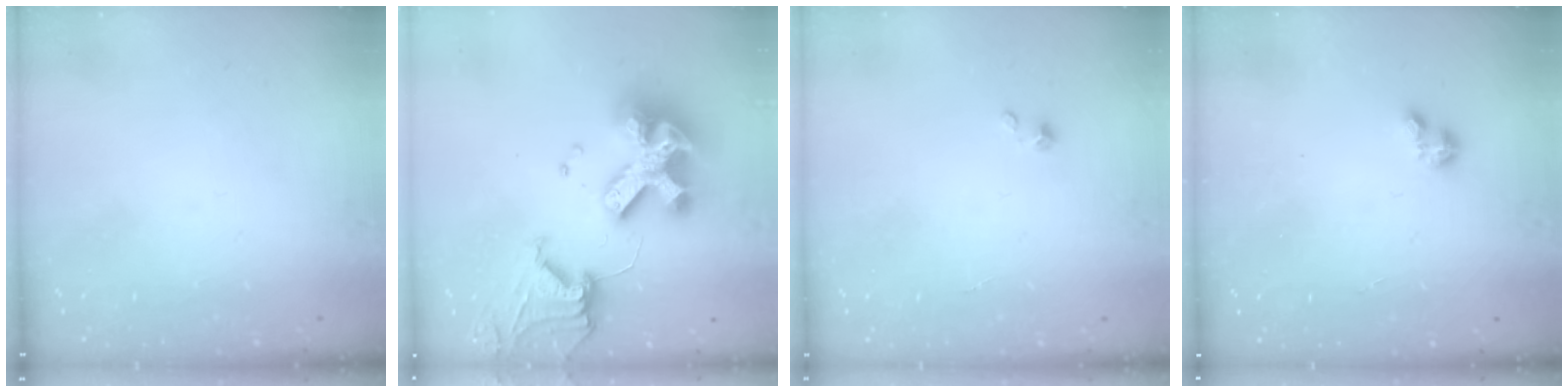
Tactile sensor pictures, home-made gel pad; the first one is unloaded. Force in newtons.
{"total": 21.2, "press": 21.1, "slide": 2.3}
{"total": 0.7, "press": 0.7, "slide": 0.1}
{"total": 0.7, "press": 0.6, "slide": 0.2}